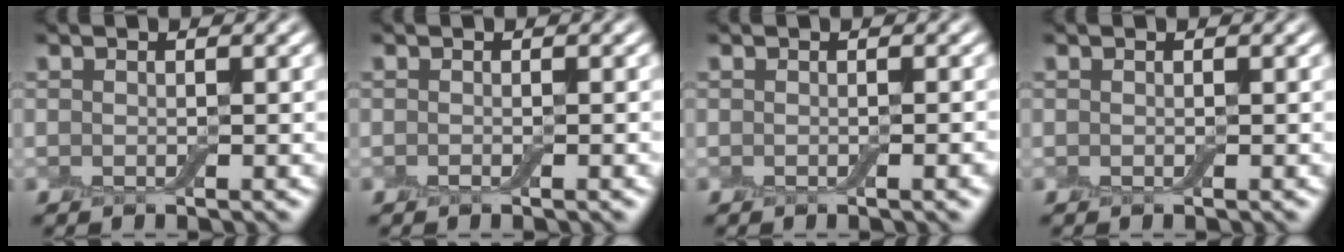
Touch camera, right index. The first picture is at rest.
{"total": 0.6, "force": [-0.3, 0.0, 0.5], "torque": [-0.007, -0.003, -0.005]}
{"total": 1.3, "force": [-0.3, 0.3, 1.2], "torque": [-0.017, -0.002, -0.004]}
{"total": 0.0}